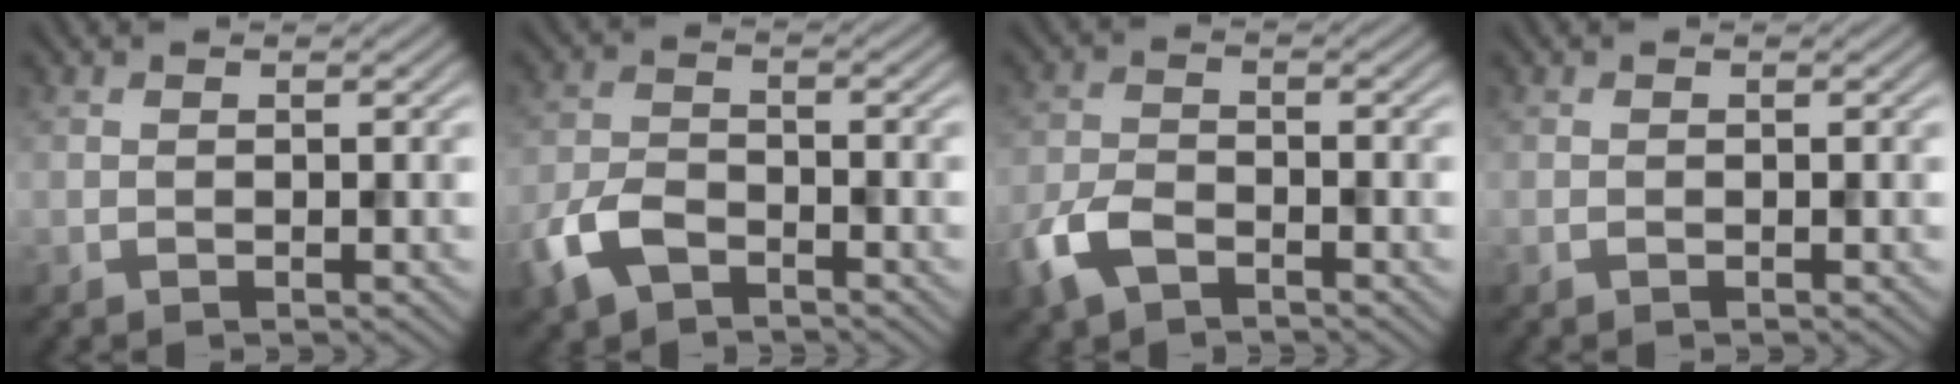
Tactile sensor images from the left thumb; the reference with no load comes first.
{"total": 5.8, "force": [-3.6, 3.1, 3.3], "torque": [-0.078, -0.006, -0.085]}
{"total": 5.2, "force": [-3.2, 2.7, 3.1], "torque": [-0.074, -0.007, -0.077]}
{"total": 0.0}